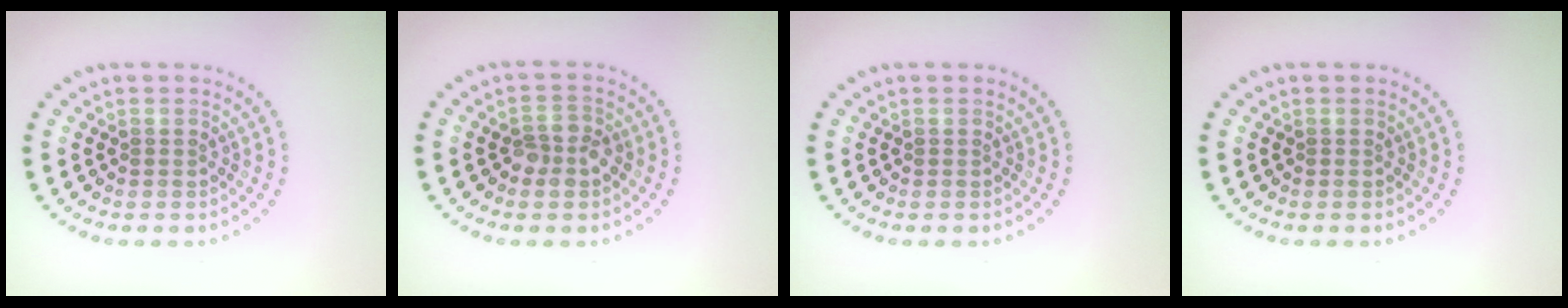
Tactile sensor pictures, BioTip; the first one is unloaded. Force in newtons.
{"total": 2.4, "press": 2.4, "slide": 0.5}
{"total": 0.0}
{"total": 0.0}